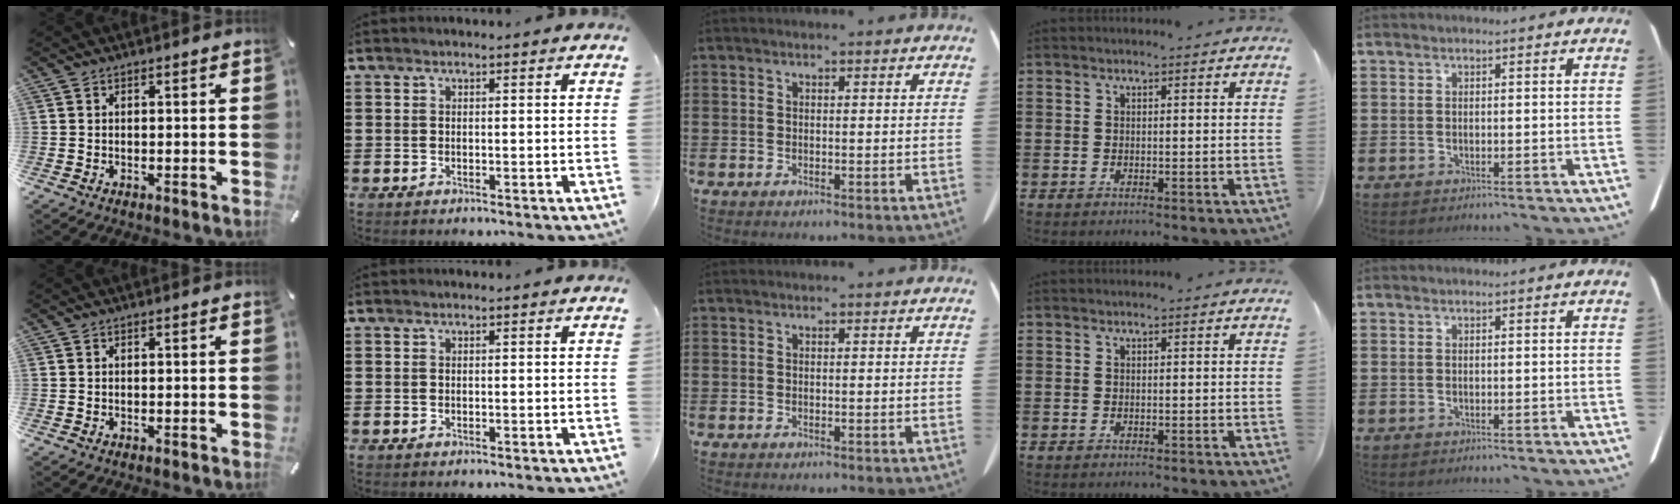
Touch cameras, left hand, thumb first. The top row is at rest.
{}